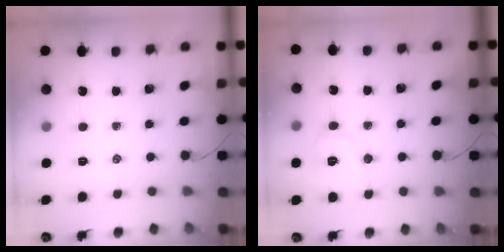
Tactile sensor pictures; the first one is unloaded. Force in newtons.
{"total": 6.9, "press": 6.9, "slide": 0.4}